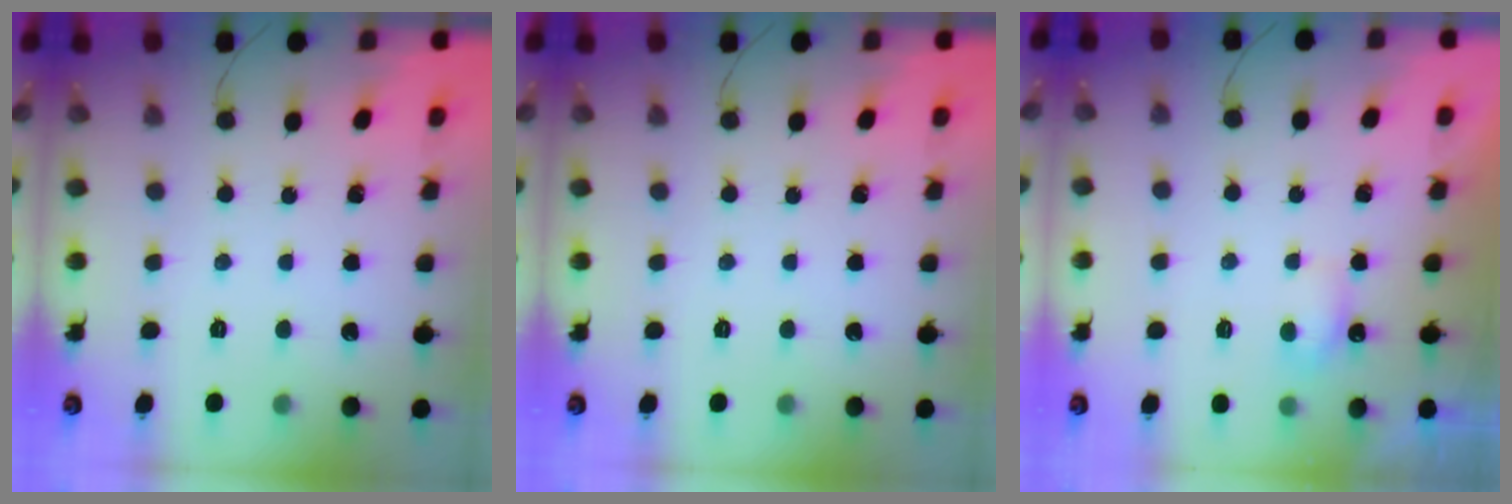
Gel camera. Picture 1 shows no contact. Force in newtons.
{"total": 0.0}
{"total": 3.8, "press": 3.6, "slide": 1.2}